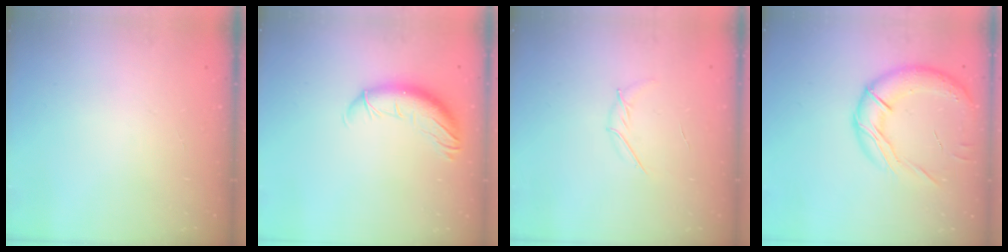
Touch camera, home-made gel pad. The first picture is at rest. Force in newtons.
{"total": 11.2, "press": 11.1, "slide": 1.7}
{"total": 4.1, "press": 4.0, "slide": 1.0}
{"total": 17.8, "press": 17.6, "slide": 2.9}